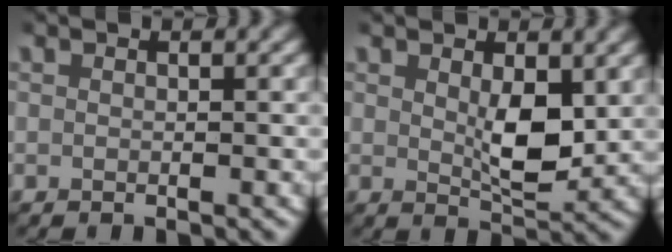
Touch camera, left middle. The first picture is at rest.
{"total": 3.7, "force": [1.3, 1.6, 3.0], "torque": [-0.052, -0.022, 0.029]}